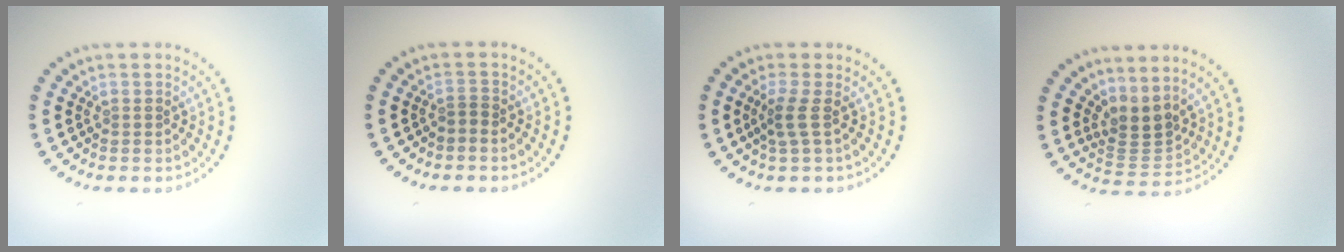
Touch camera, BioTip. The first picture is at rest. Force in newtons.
{"total": 0.7, "press": 0.3, "slide": 0.6}
{"total": 1.7, "press": 1.2, "slide": 1.3}
{"total": 2.8, "press": 2.0, "slide": 1.9}